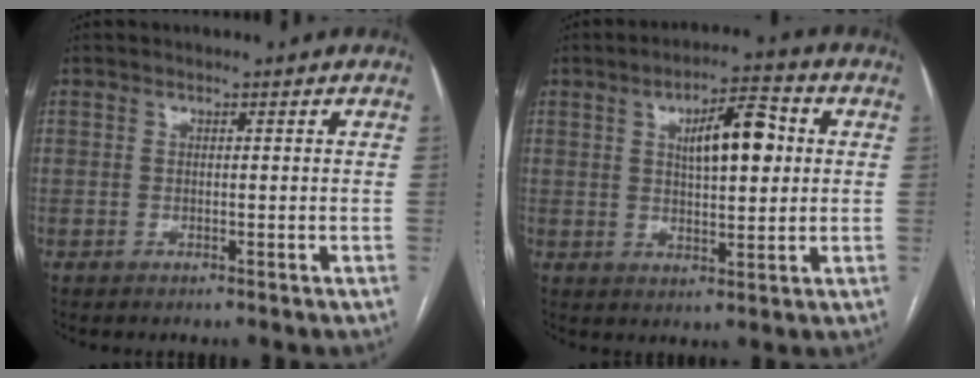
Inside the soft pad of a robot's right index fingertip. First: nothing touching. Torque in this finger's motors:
{"motor_torque": [0.42, 0.24, 0.23, 0.09]}